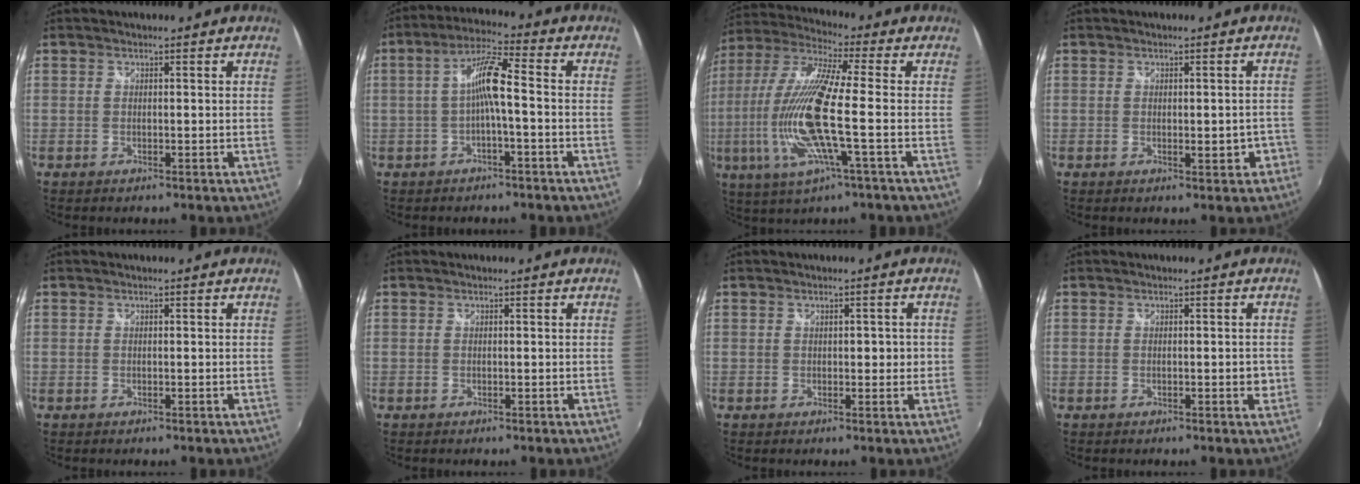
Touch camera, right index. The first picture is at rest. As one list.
[{"total": 6.9, "force": [-1.2, 0.6, 6.7], "torque": [-0.143, 0.017, -0.021]}, {"total": 17.9, "force": [-3.6, 1.9, 17.4], "torque": [-0.338, -0.016, -0.071]}, {"total": 2.9, "force": [-1.2, 1.4, 2.2], "torque": [-0.030, 0.005, -0.008]}, {"total": 0.0}, {"total": 0.0}, {"total": 2.0, "force": [0.0, 1.3, 1.5], "torque": [-0.017, 0.005, 0.001]}, {"total": 1.3, "force": [-0.1, 0.6, 1.2], "torque": [-0.012, 0.006, 0.002]}]